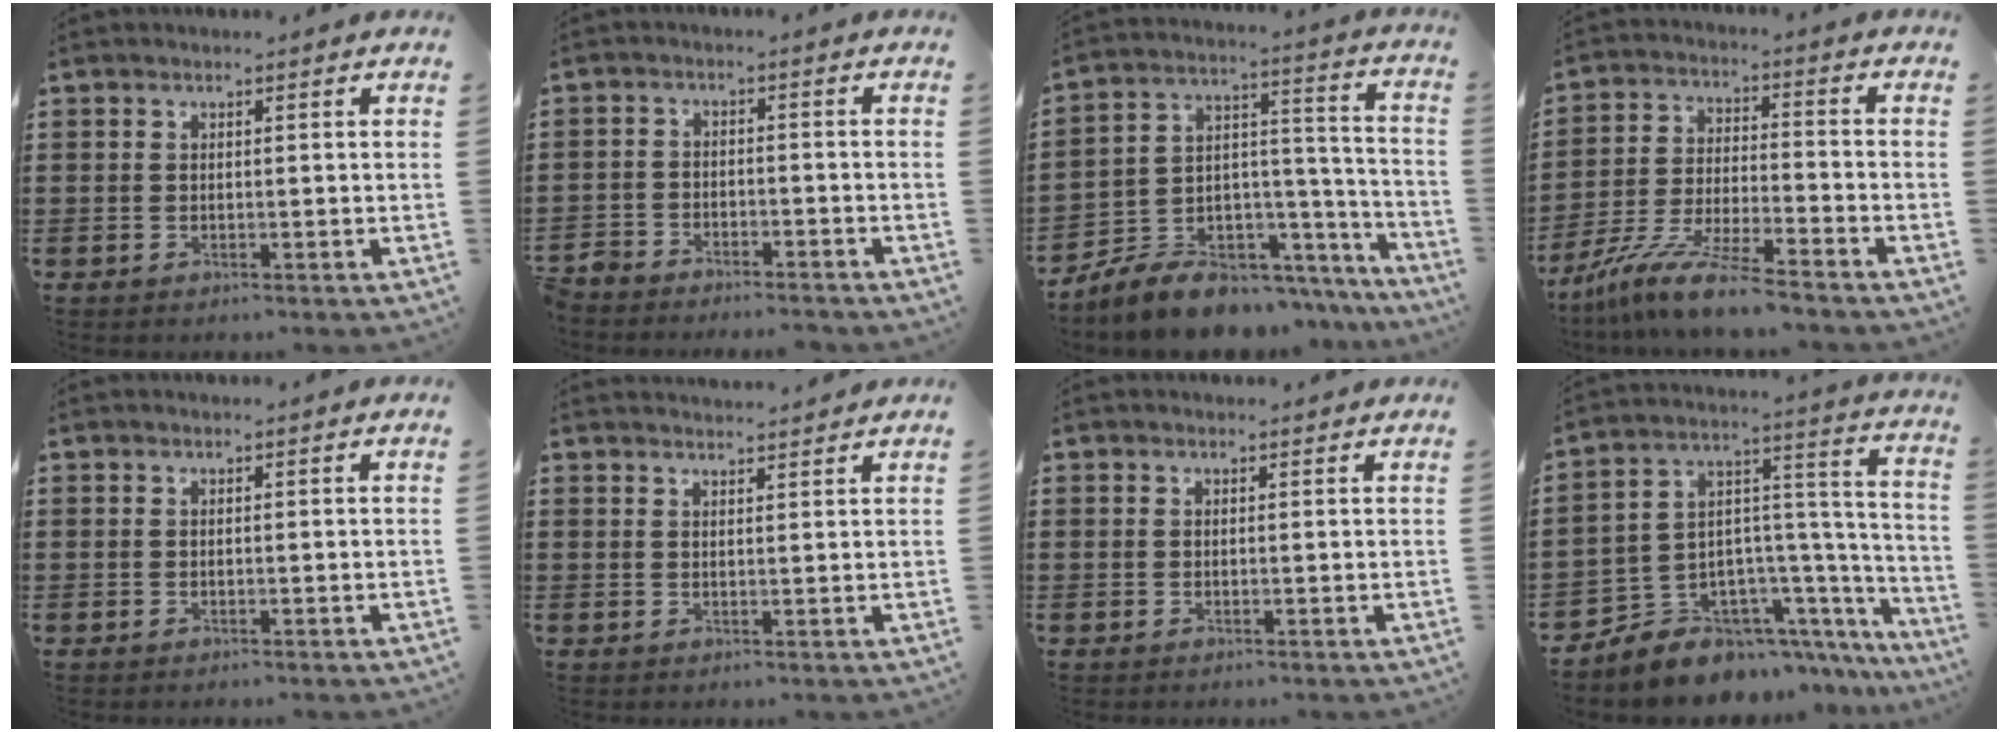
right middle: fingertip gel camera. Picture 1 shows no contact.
{"total": 3.9, "force": [-3.9, 0.5, -0.1], "torque": [-0.018, -0.003, -0.086]}
{"total": 7.2, "force": [-6.3, 3.2, 1.4], "torque": [-0.034, 0.002, -0.118]}
{"total": 9.9, "force": [-8.8, -0.3, 4.6], "torque": [-0.094, 0.001, -0.174]}
{"total": 0.0}
{"total": 2.3, "force": [2.3, -0.2, -0.3], "torque": [-0.001, -0.003, 0.044]}
{"total": 0.6, "force": [0.6, 0.1, 0.1], "torque": [0.003, -0.005, 0.010]}
{"total": 6.5, "force": [-5.1, 4.0, 0.0], "torque": [-0.023, -0.020, -0.094]}